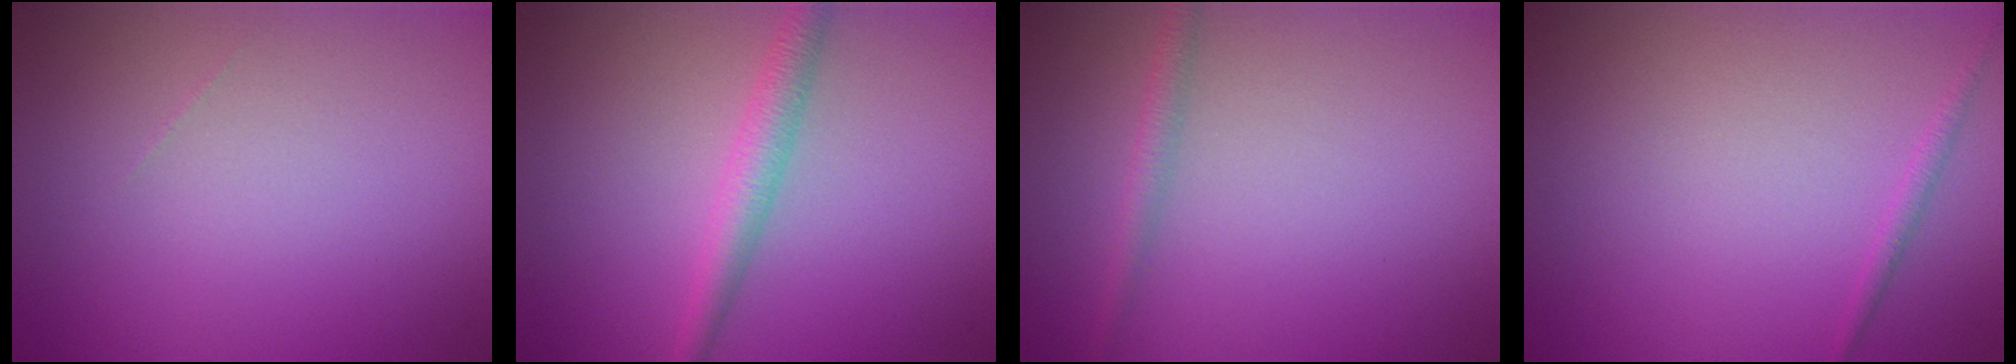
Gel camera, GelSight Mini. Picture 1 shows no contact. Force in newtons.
{"total": 2.5, "press": 2.5, "slide": 0.0}
{"total": 1.4, "press": 1.4, "slide": 0.1}
{"total": 0.7, "press": 0.7, "slide": 0.0}